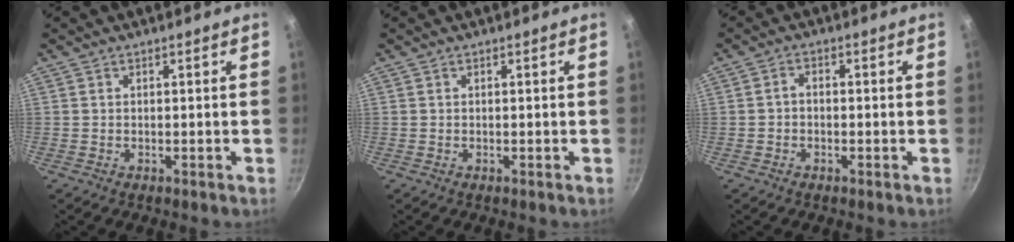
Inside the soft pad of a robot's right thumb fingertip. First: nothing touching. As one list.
[{"total": 0.0}, {"total": 1.9, "force": [-0.6, 1.4, 1.2], "torque": [-0.020, 0.013, -0.014]}]